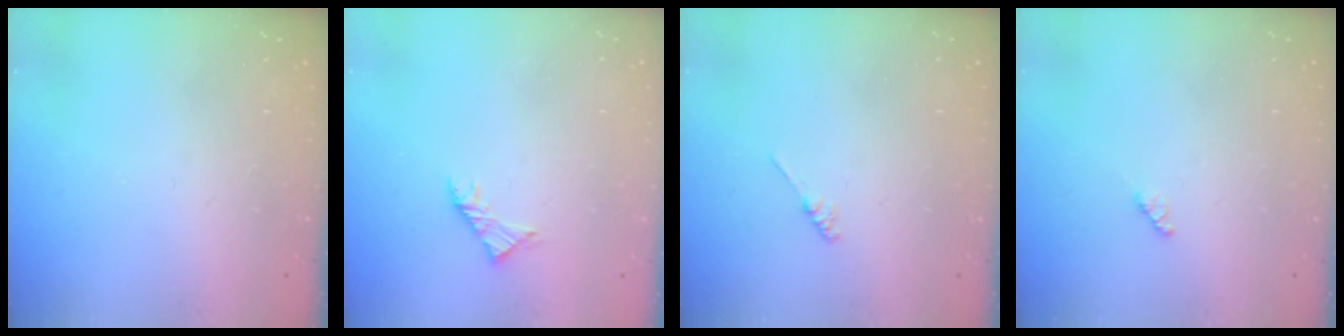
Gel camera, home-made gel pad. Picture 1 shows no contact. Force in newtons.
{"total": 2.9, "press": 2.8, "slide": 0.8}
{"total": 1.2, "press": 1.1, "slide": 0.3}
{"total": 2.9, "press": 2.9, "slide": 0.3}